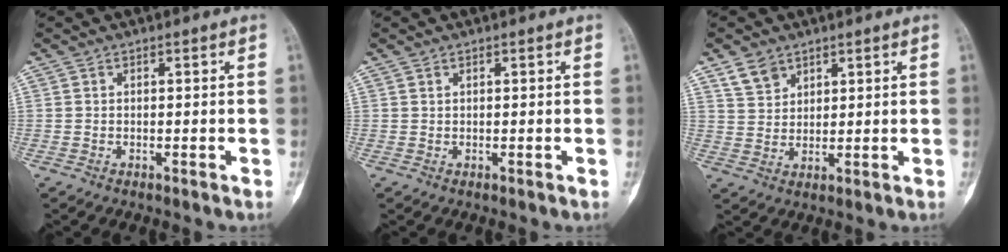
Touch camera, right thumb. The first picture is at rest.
{"total": 0.0}
{"total": 4.6, "force": [3.2, 3.0, 1.4], "torque": [-0.012, -0.017, 0.068]}